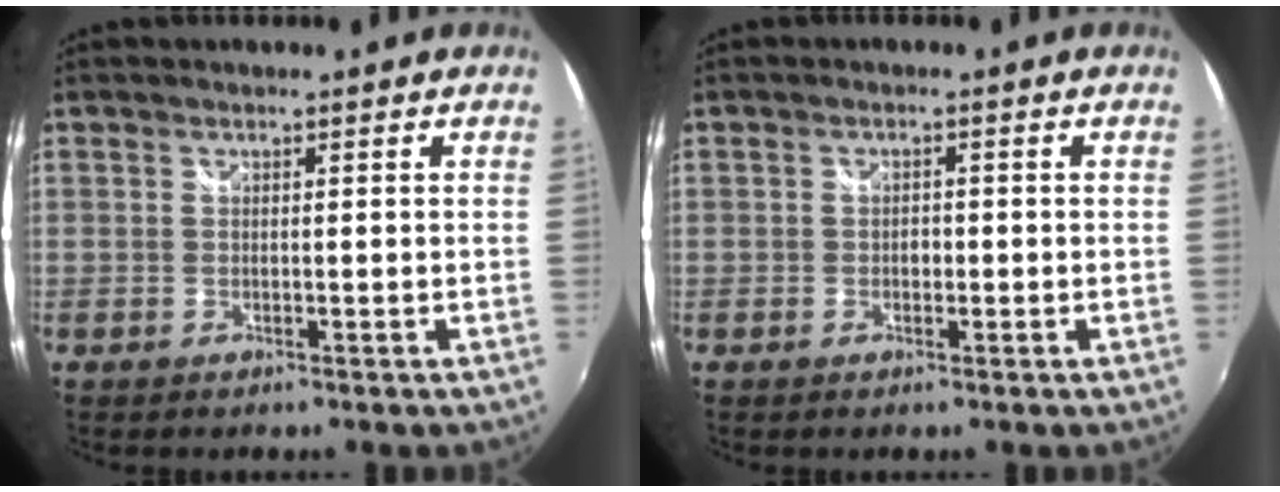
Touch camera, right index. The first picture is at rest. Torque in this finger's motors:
{"motor_torque": [0.27, -0.07, 0.11, 0.02]}